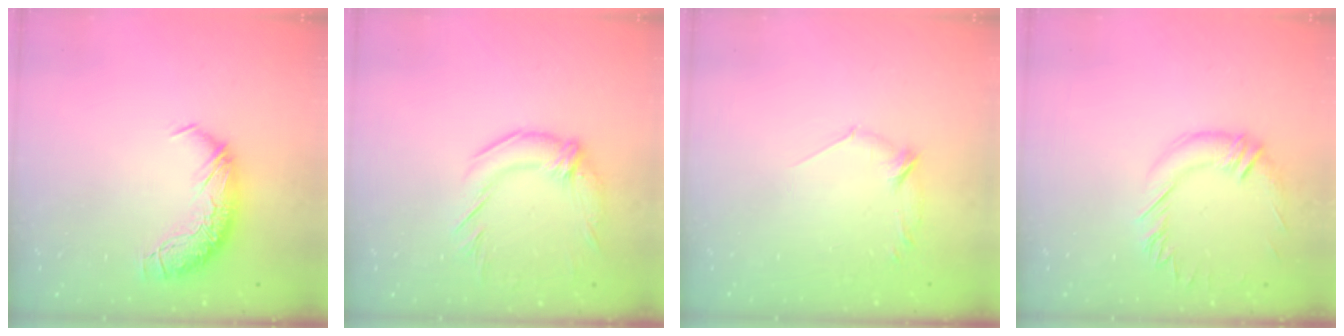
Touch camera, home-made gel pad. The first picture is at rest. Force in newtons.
{"total": 2.8, "press": 1.9, "slide": 2.2}
{"total": 7.3, "press": 7.3, "slide": 0.5}
{"total": 1.3, "press": 1.1, "slide": 0.7}